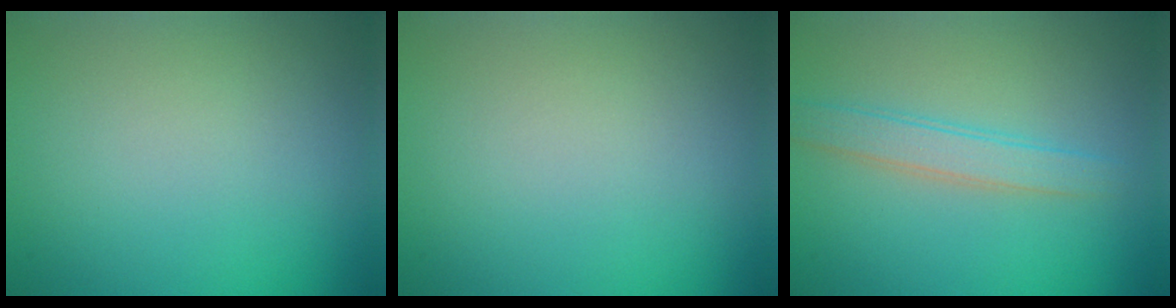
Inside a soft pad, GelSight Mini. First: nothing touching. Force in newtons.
{"total": 0.0}
{"total": 2.6, "press": 2.6, "slide": 0.0}